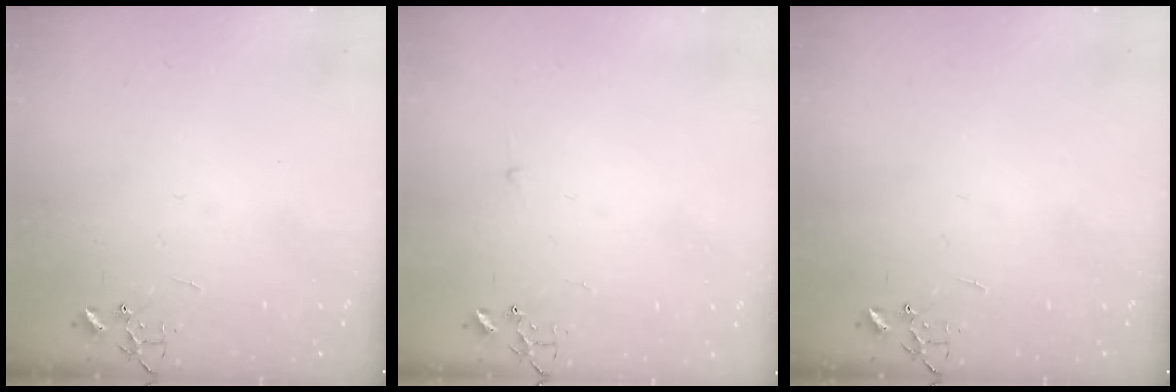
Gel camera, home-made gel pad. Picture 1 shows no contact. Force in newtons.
{"total": 2.3, "press": 2.3, "slide": 0.3}
{"total": 0.0}